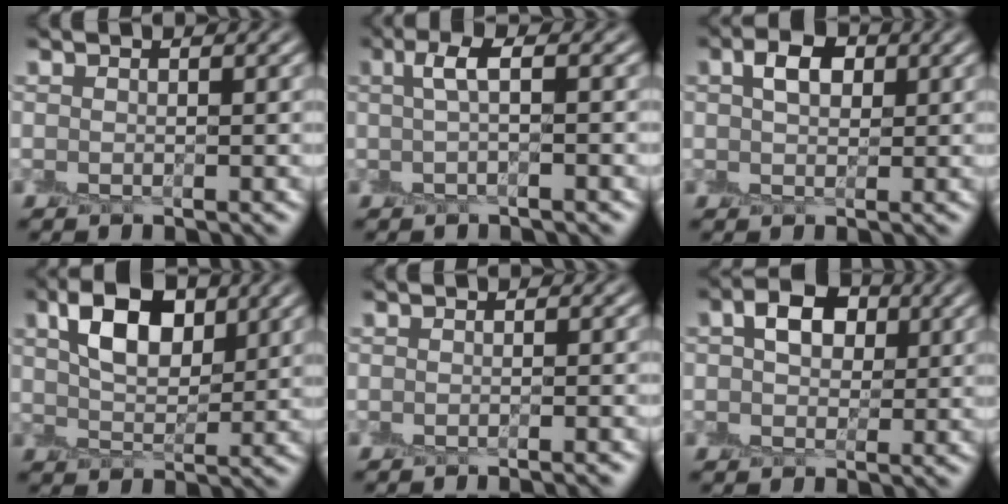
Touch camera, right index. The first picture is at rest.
{"total": 1.8, "force": [0.4, 0.0, 1.7], "torque": [-0.033, 0.009, 0.005]}
{"total": 2.5, "force": [1.0, 1.6, 1.6], "torque": [-0.035, 0.009, 0.015]}
{"total": 4.9, "force": [2.5, 2.6, 3.3], "torque": [-0.063, 0.011, 0.042]}
{"total": 1.3, "force": [-1.2, -0.4, 0.2], "torque": [0.002, -0.007, -0.019]}
{"total": 3.2, "force": [1.0, 2.4, 1.8], "torque": [-0.031, 0.009, 0.008]}